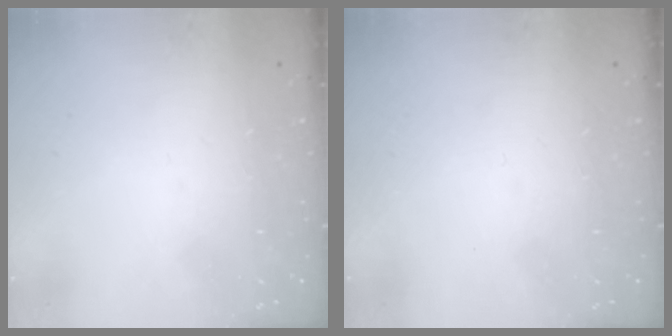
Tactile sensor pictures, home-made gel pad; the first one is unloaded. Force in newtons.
{"total": 0.0}